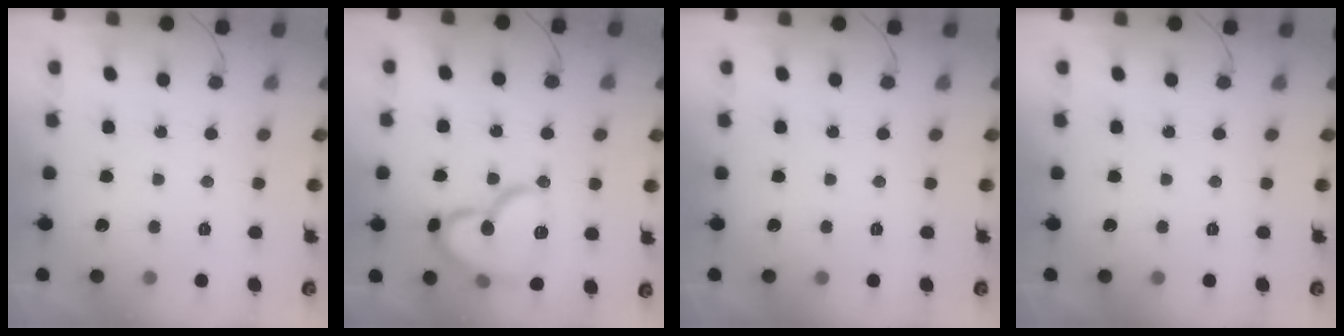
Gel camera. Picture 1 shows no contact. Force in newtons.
{"total": 16.7, "press": 16.6, "slide": 1.9}
{"total": 0.0}
{"total": 0.0}